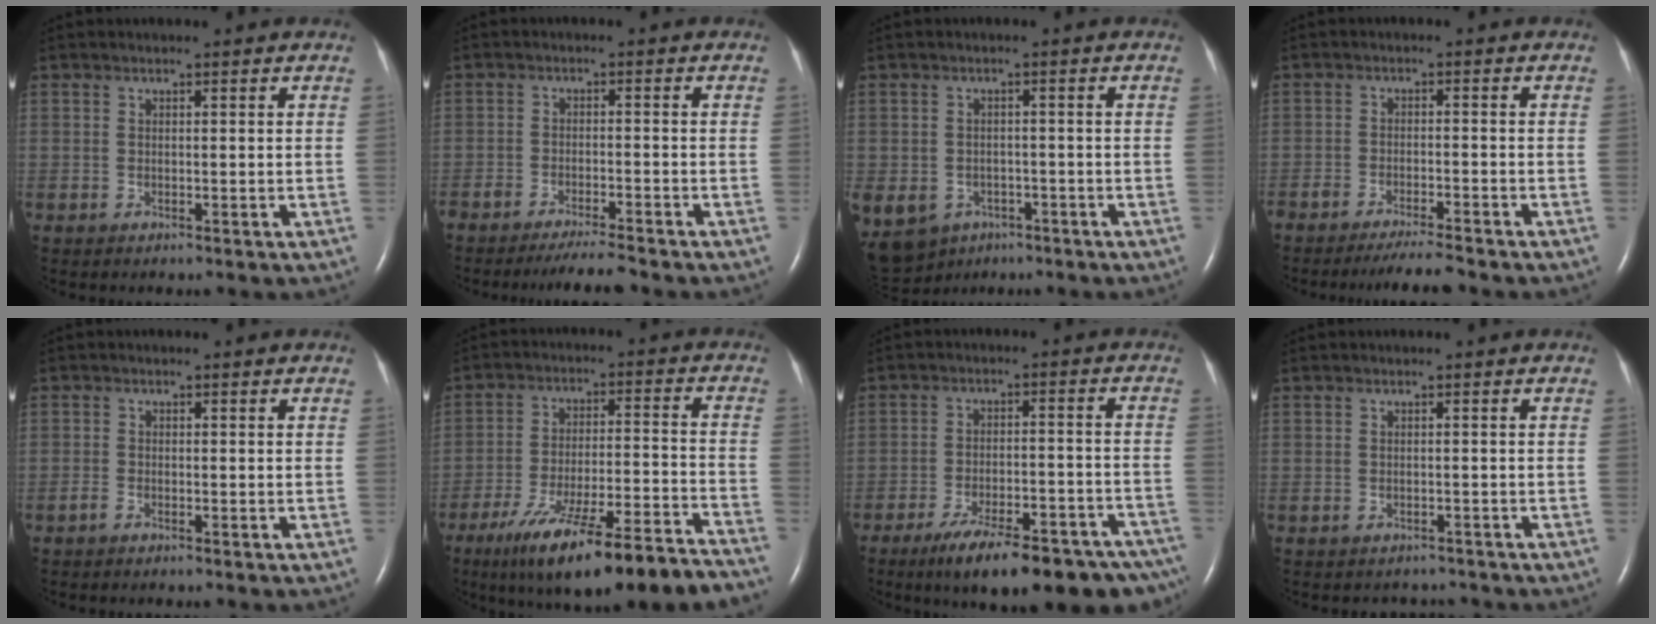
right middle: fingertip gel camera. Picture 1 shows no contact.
{"total": 5.4, "force": [-4.9, 0.1, 2.3], "torque": [-0.036, -0.014, -0.081]}
{"total": 15.3, "force": [-7.8, 11.9, 5.6], "torque": [-0.178, -0.001, -0.100]}
{"total": 5.4, "force": [-4.9, 0.1, 2.3], "torque": [-0.035, -0.014, -0.081]}
{"total": 0.9, "force": [-0.7, 0.4, 0.4], "torque": [-0.013, 0.000, -0.014]}
{"total": 21.2, "force": [-16.8, 1.5, 12.9], "torque": [-0.161, -0.005, -0.258]}
{"total": 20.6, "force": [-15.8, 4.7, 12.4], "torque": [-0.125, 0.008, -0.216]}
{"total": 2.3, "force": [-2.1, 1.0, -0.3], "torque": [0.000, 0.002, -0.027]}